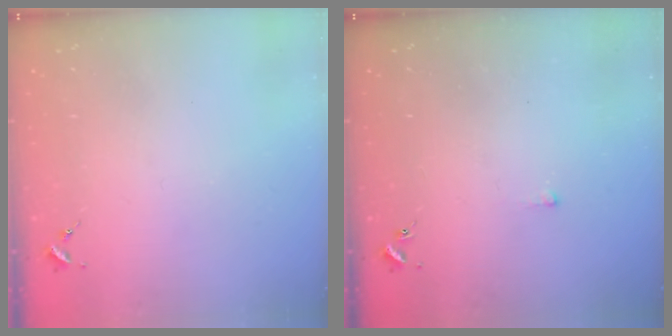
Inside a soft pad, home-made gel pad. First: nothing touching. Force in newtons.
{"total": 1.6, "press": 1.6, "slide": 0.2}